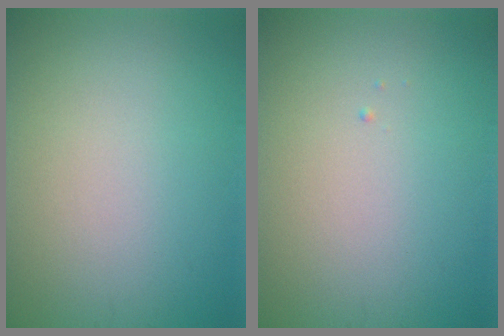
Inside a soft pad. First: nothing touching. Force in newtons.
{"total": 0.0}